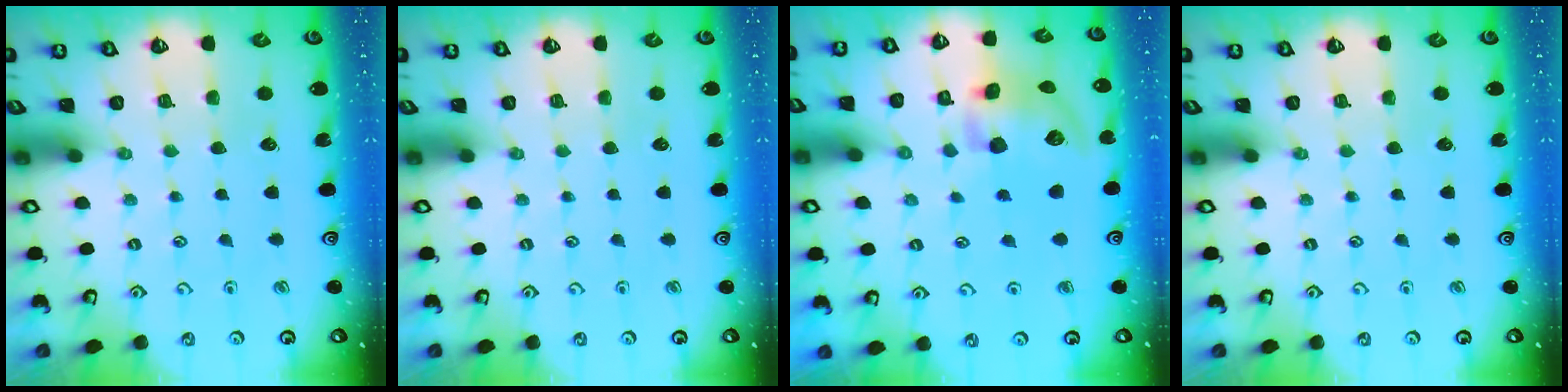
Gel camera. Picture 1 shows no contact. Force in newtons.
{"total": 0.0}
{"total": 13.1, "press": 13.0, "slide": 2.0}
{"total": 0.0}